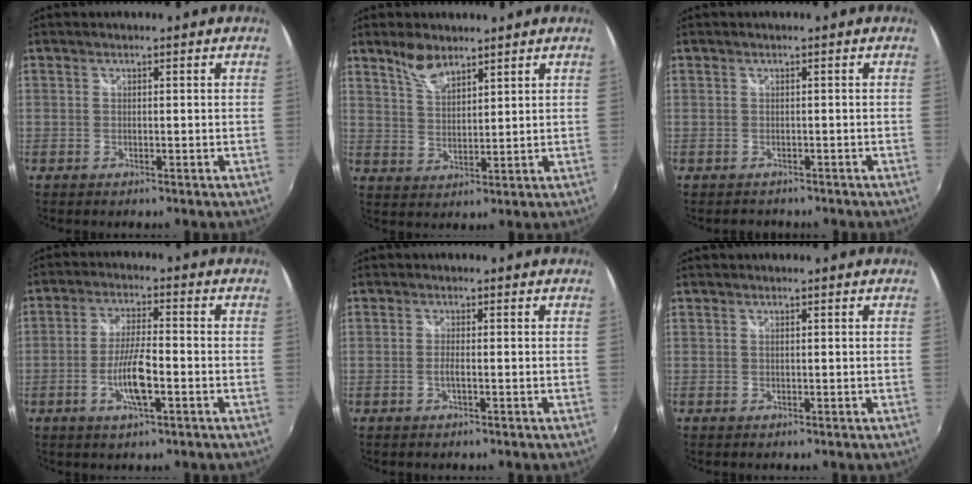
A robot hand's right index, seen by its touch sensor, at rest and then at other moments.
{"total": 5.6, "force": [4.4, 2.1, 2.8], "torque": [-0.049, 0.003, 0.086]}
{"total": 1.6, "force": [-1.2, 1.1, 0.1], "torque": [-0.006, -0.002, -0.015]}
{"total": 7.5, "force": [-2.9, 1.4, 6.8], "torque": [-0.137, -0.005, -0.053]}
{"total": 1.4, "force": [-0.6, 0.0, 1.2], "torque": [-0.025, -0.002, -0.012]}
{"total": 0.0}